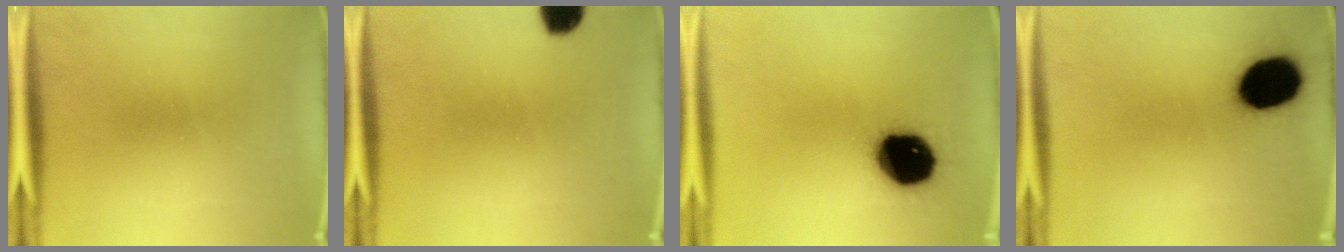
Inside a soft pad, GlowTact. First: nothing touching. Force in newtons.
{"total": 5.8}
{"total": 17.6}
{"total": 16.0}